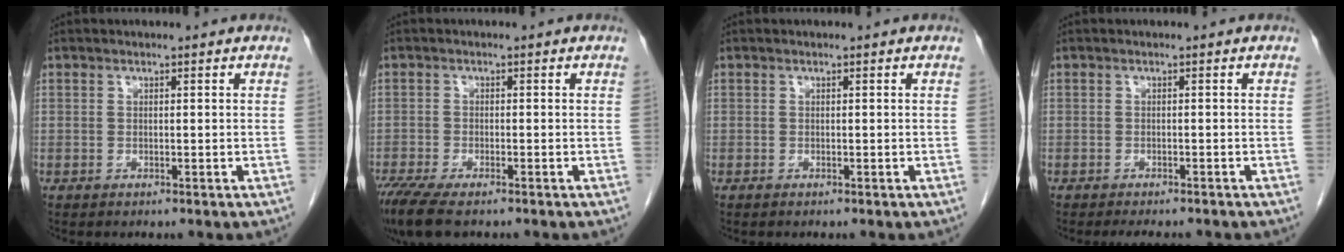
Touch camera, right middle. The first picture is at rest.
{"total": 7.4, "force": [-5.5, 1.7, 4.6], "torque": [-0.086, -0.020, -0.093]}
{"total": 0.0}
{"total": 4.4, "force": [-3.9, 0.9, 1.7], "torque": [-0.019, -0.008, -0.052]}